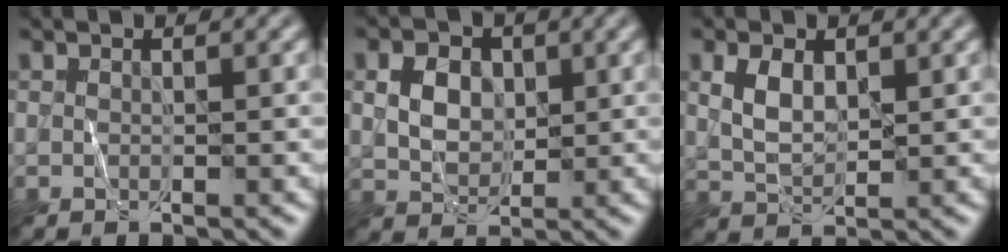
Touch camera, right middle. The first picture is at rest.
{"total": 3.4, "force": [0.8, 2.6, 2.1], "torque": [-0.039, 0.001, 0.012]}
{"total": 3.1, "force": [1.1, 1.8, 2.3], "torque": [-0.051, 0.001, 0.025]}